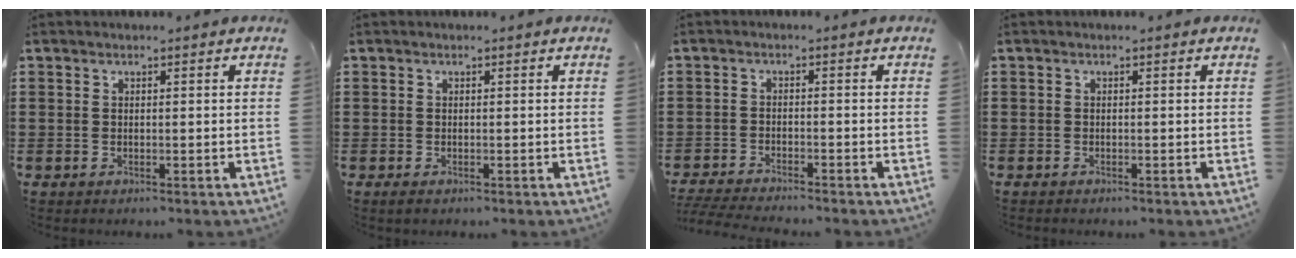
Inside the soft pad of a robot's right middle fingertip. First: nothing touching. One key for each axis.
{"total": 0.6, "fx": -0.5, "fy": 0.4, "fz": 0.2, "tx": -0.004, "ty": -0.001, "tz": -0.009}
{"total": 3.5, "fx": -3.5, "fy": 0.1, "fz": 0.6, "tx": -0.025, "ty": -0.006, "tz": -0.077}
{"total": 0.6, "fx": -0.6, "fy": 0.2, "fz": 0.0, "tx": 0.000, "ty": 0.001, "tz": -0.014}